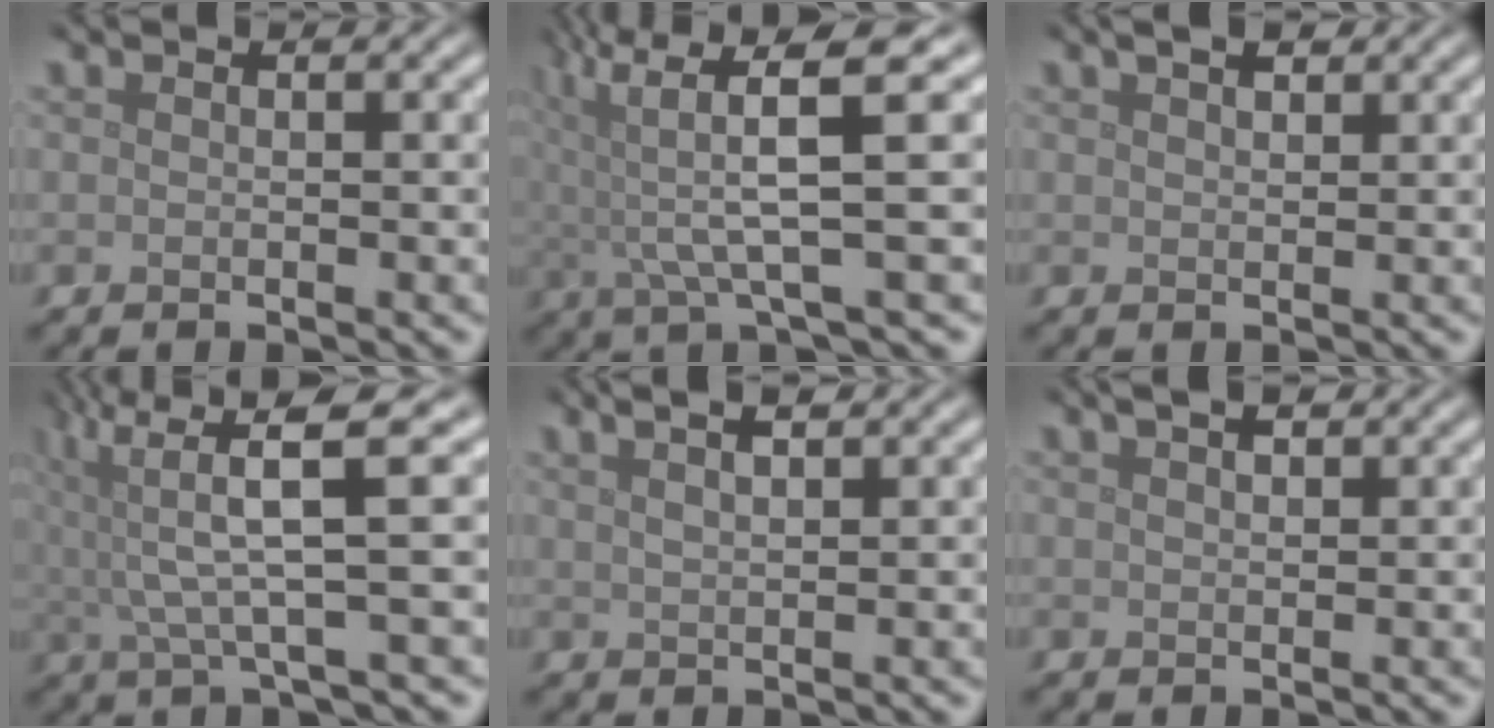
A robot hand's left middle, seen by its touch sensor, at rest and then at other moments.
{"total": 6.7, "force": [1.8, 1.0, 6.4], "torque": [-0.119, 0.009, 0.027]}
{"total": 2.0, "force": [1.4, 0.8, 1.1], "torque": [-0.013, 0.000, 0.024]}
{"total": 6.2, "force": [2.2, 0.9, 5.8], "torque": [-0.112, 0.011, 0.035]}
{"total": 4.7, "force": [3.0, 1.8, 3.2], "torque": [-0.037, 0.027, 0.023]}
{"total": 2.5, "force": [1.6, 1.1, 1.5], "torque": [-0.017, 0.005, 0.017]}